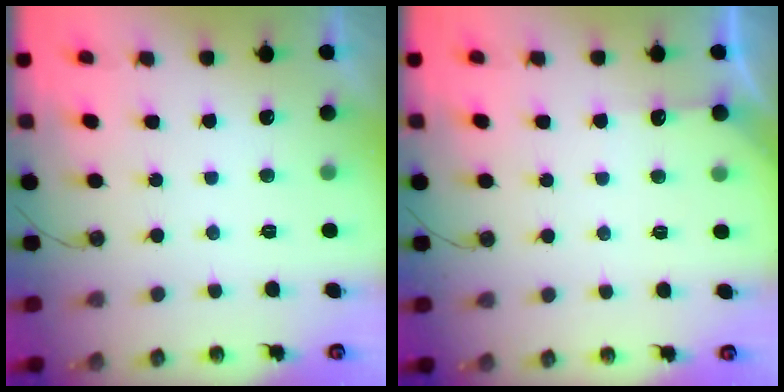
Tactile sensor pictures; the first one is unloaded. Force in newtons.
{"total": 4.1, "press": 4.1, "slide": 0.5}